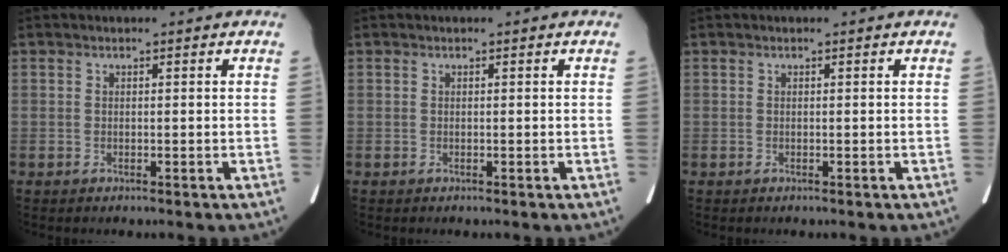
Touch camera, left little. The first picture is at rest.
{"total": 0.0}
{"total": 0.0}